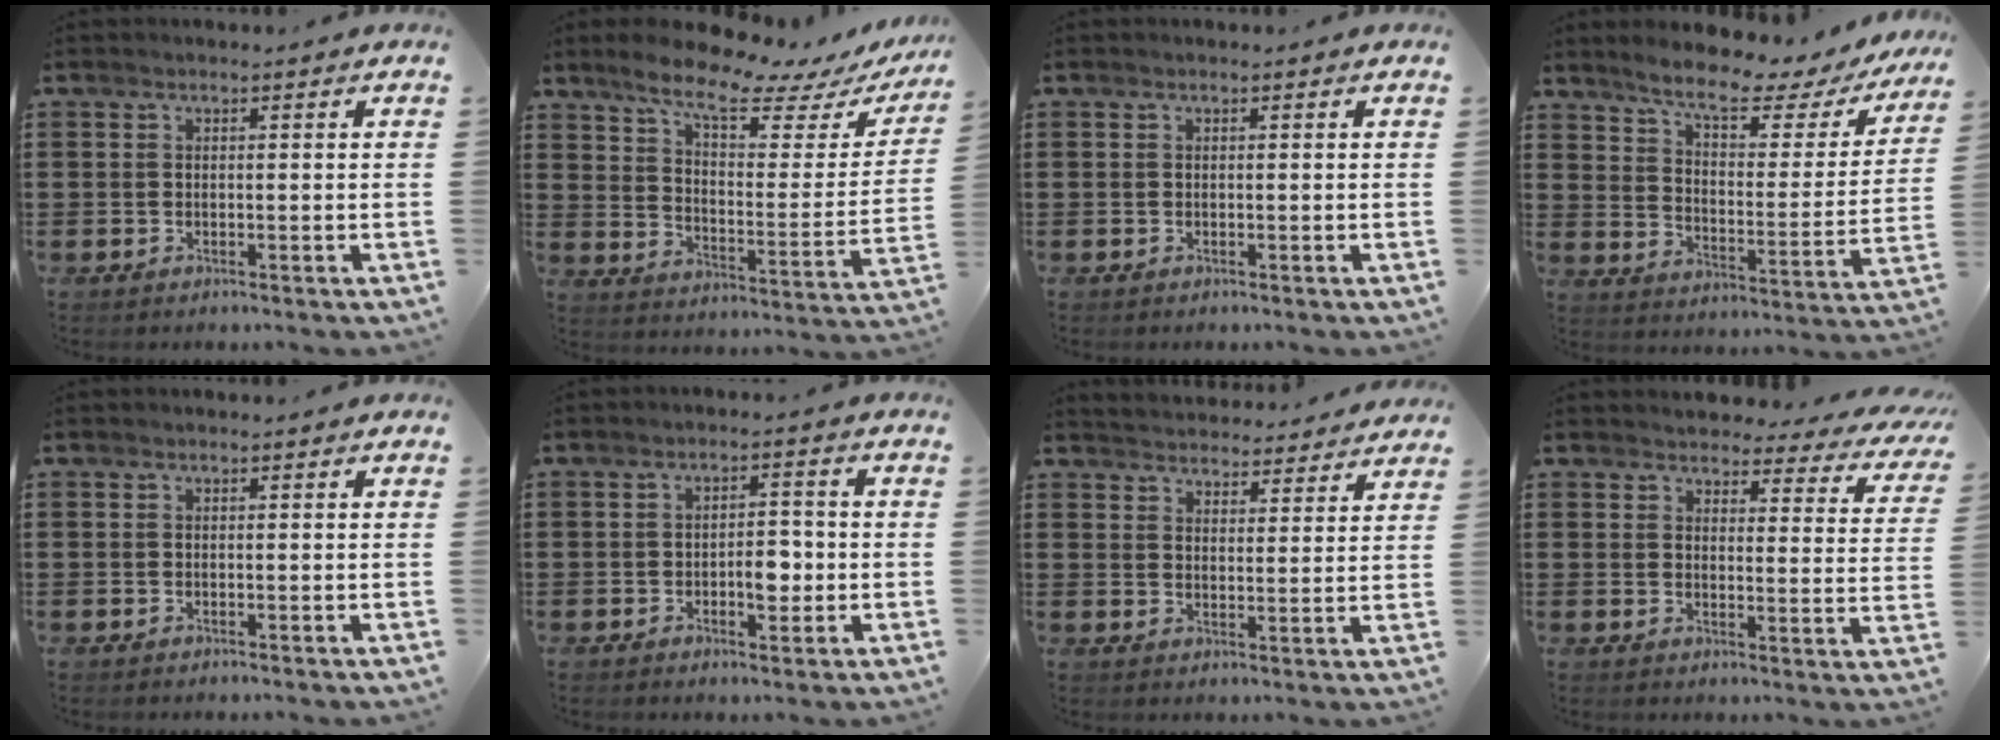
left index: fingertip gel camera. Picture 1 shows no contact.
{"total": 10.1, "force": [8.1, 1.6, 5.8], "torque": [-0.129, -0.044, 0.136]}
{"total": 0.0}
{"total": 8.0, "force": [6.4, 1.2, 4.6], "torque": [-0.100, -0.038, 0.103]}
{"total": 0.0}
{"total": 4.4, "force": [-1.0, 2.3, 3.6], "torque": [-0.050, 0.000, -0.024]}
{"total": 3.9, "force": [3.9, 0.0, -0.4], "torque": [-0.009, -0.027, 0.068]}
{"total": 3.6, "force": [3.5, 0.4, 0.7], "torque": [-0.024, -0.025, 0.057]}